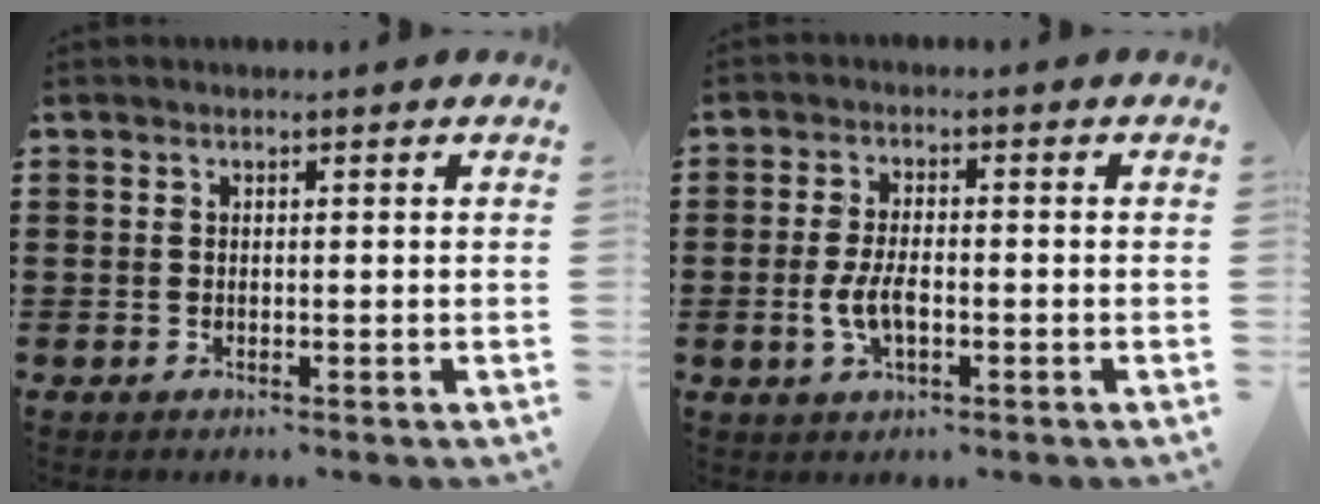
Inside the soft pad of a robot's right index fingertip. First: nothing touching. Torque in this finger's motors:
{"motor_torque": [0.97, -0.31, 0.51, 0.15]}